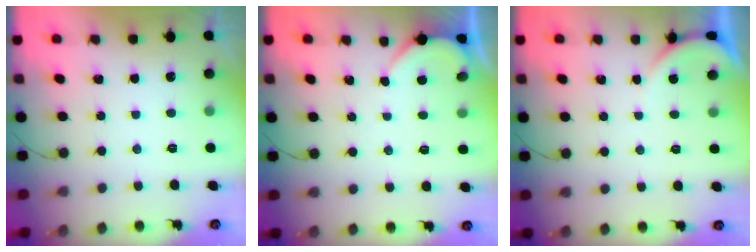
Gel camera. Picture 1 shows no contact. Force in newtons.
{"total": 2.1, "press": 2.1, "slide": 0.3}
{"total": 1.6, "press": 1.6, "slide": 0.1}